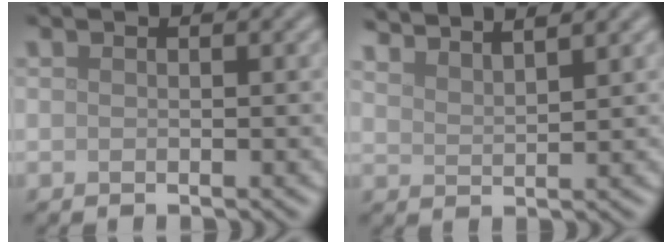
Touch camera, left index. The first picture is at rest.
{"total": 5.4, "force": [4.8, 1.1, 2.1], "torque": [-0.012, 0.021, 0.048]}